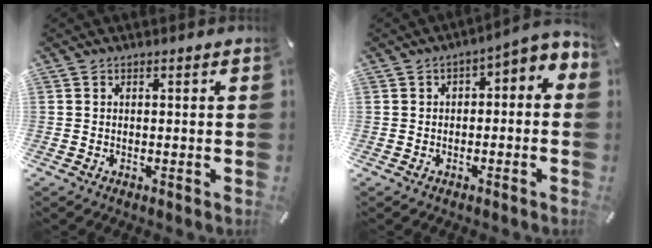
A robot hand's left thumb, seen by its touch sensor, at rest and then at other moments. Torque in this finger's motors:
{"motor_torque": [-0.01, 0.63, 0.51, 0.44, 0.05]}